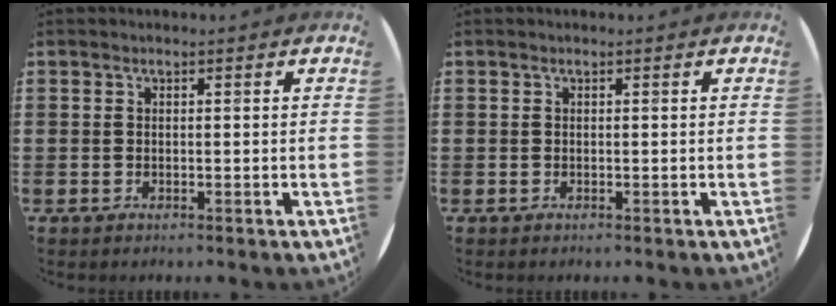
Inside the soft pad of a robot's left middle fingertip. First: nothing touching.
{"total": 0.0}